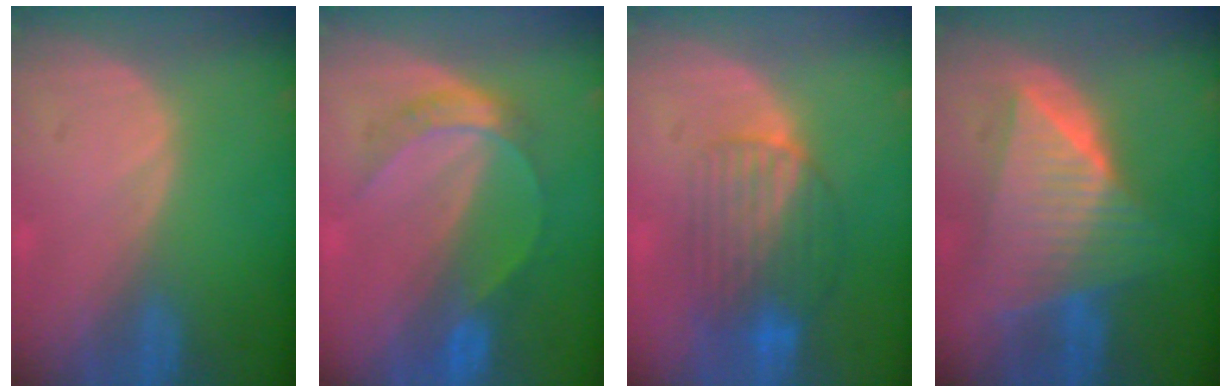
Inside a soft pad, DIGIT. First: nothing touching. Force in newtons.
{"total": 4.9, "press": 4.9, "slide": 0.2}
{"total": 8.0, "press": 7.6, "slide": 2.7}
{"total": 9.9, "press": 9.9, "slide": 0.6}